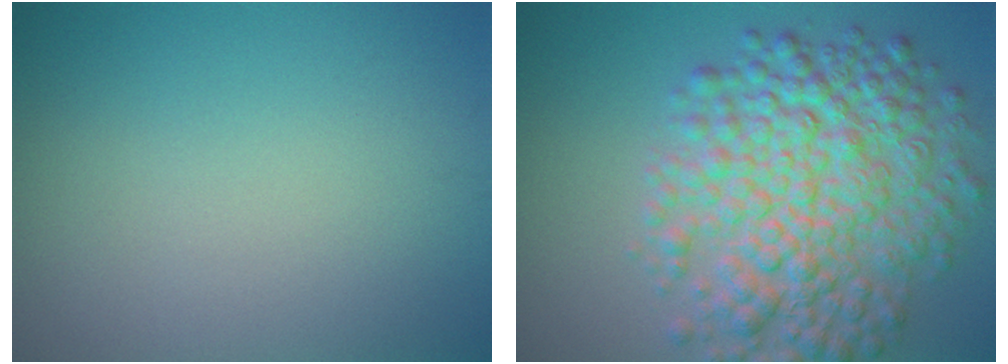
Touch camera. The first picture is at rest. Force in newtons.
{"total": 8.7, "press": 8.7, "slide": 0.1}